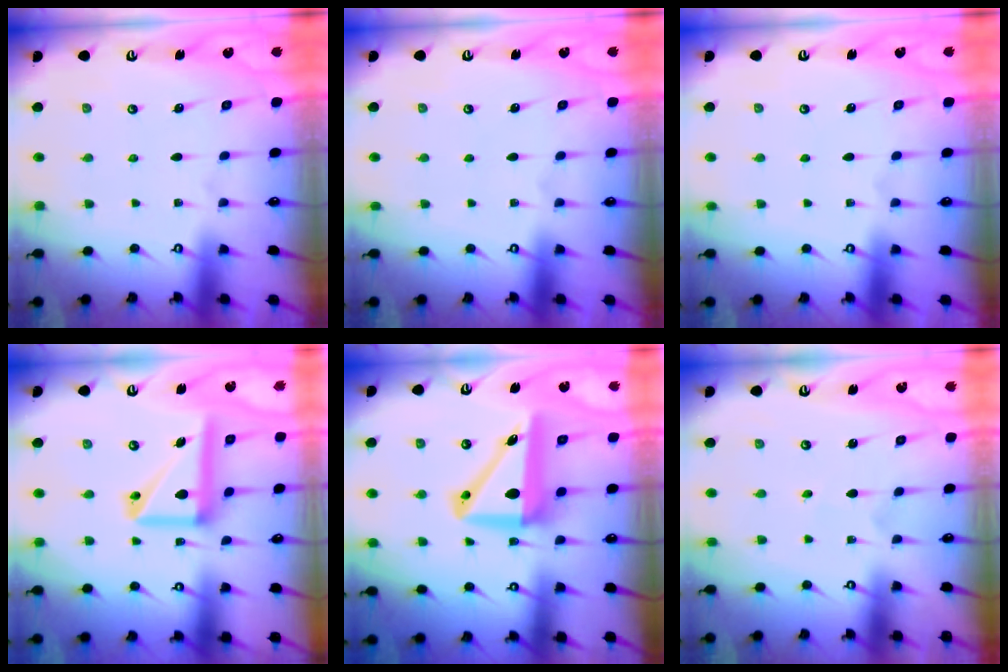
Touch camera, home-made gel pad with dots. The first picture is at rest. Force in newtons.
{"total": 0.0}
{"total": 0.0}
{"total": 14.1, "press": 14.0, "slide": 1.7}
{"total": 11.7, "press": 11.3, "slide": 3.1}
{"total": 1.6, "press": 1.6, "slide": 0.1}